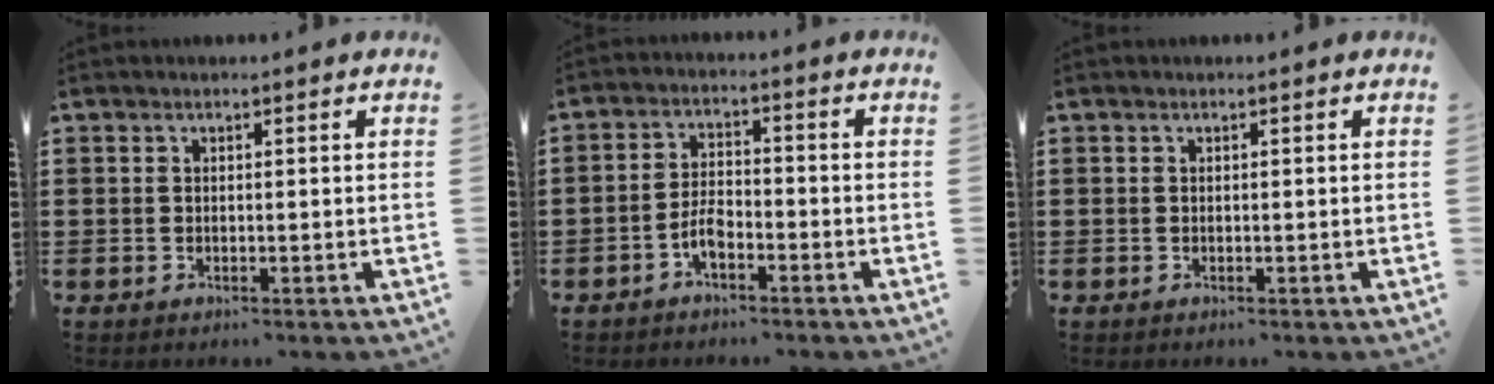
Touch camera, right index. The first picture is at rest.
{"total": 3.9, "force": [-2.2, 1.7, 2.8], "torque": [-0.072, -0.002, -0.046]}
{"total": 0.0}